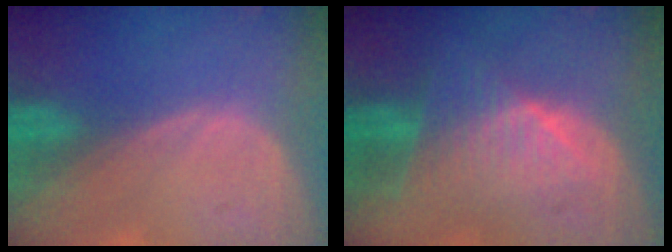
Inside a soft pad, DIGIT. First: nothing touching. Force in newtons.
{"total": 7.9, "press": 7.0, "slide": 3.6}